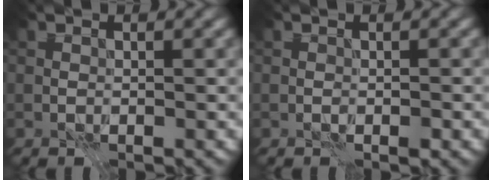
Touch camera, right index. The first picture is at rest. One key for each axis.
{"total": 0.7, "fx": -0.4, "fy": 0.2, "fz": 0.5, "tx": -0.008, "ty": -0.004, "tz": -0.006}